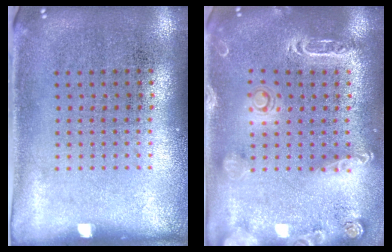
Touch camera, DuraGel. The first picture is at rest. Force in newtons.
{"total": 2.1, "press": 2.0, "slide": 0.6}